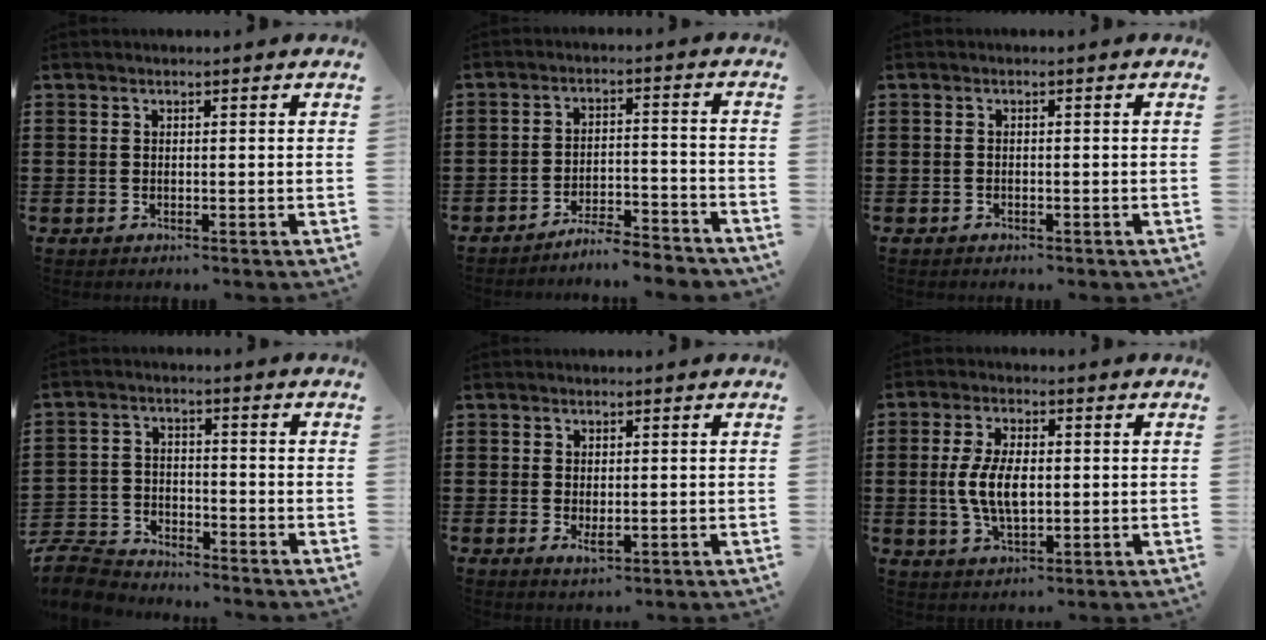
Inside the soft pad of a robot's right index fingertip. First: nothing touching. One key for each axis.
{"total": 5.0, "fx": -4.8, "fy": 0.1, "fz": 1.2, "tx": -0.023, "ty": 0.004, "tz": -0.095}
{"total": 0.8, "fx": -0.8, "fy": 0.1, "fz": 0.2, "tx": -0.005, "ty": -0.003, "tz": -0.015}
{"total": 6.1, "fx": -5.9, "fy": 1.4, "fz": 0.7, "tx": -0.037, "ty": 0.004, "tz": -0.124}
{"total": 1.8, "fx": -0.3, "fy": 0.7, "fz": 1.6, "tx": -0.030, "ty": -0.005, "tz": -0.002}
{"total": 7.0, "fx": -0.2, "fy": 3.3, "fz": 6.2, "tx": -0.136, "ty": 0.002, "tz": -0.009}